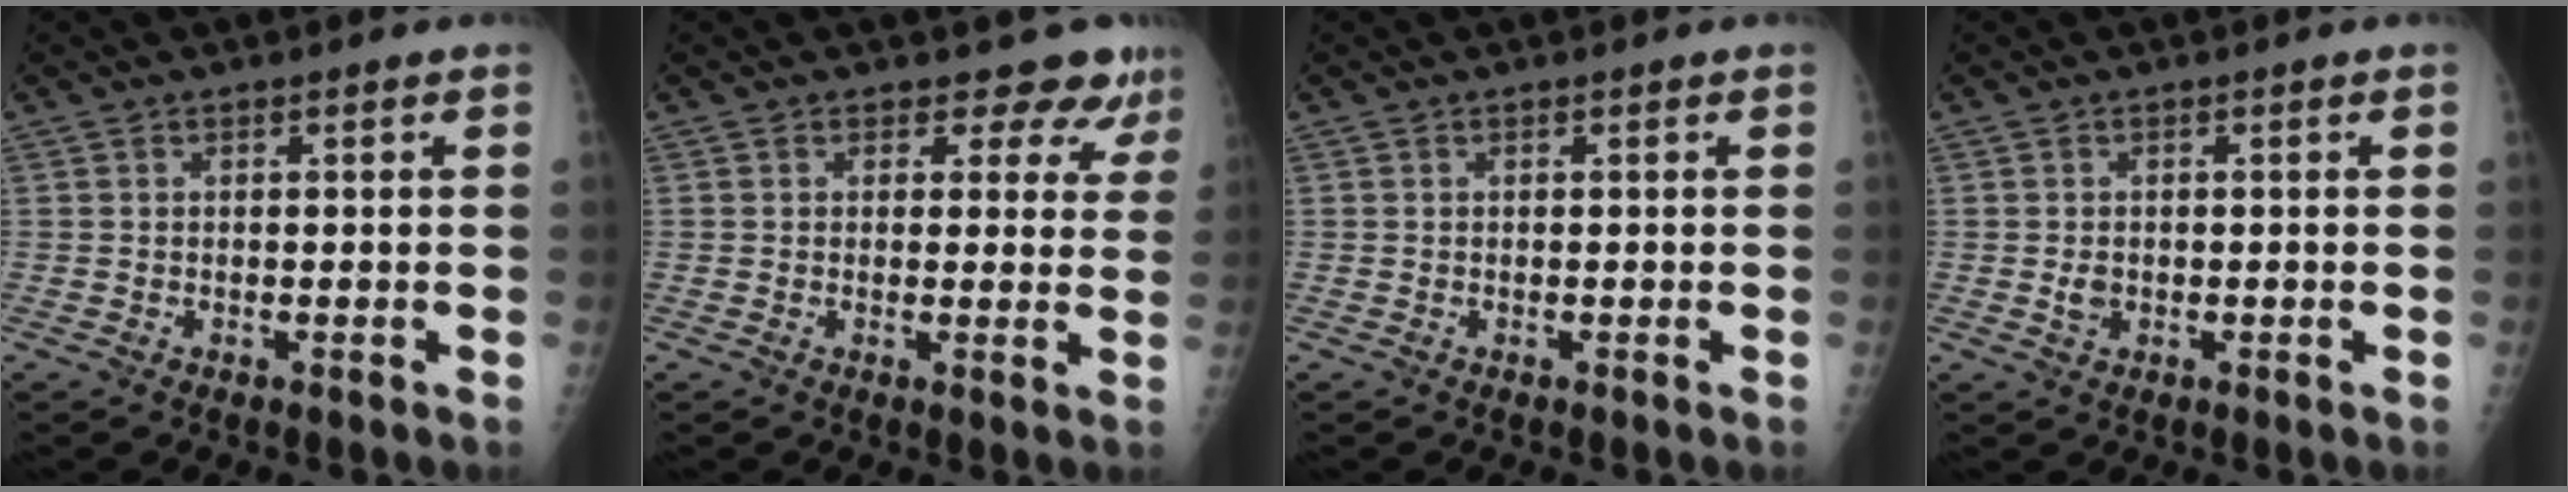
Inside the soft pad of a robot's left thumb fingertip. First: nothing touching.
{"total": 6.0, "force": [5.0, 3.2, 1.0], "torque": [0.027, -0.027, 0.044]}
{"total": 0.0}
{"total": 1.9, "force": [-0.3, 1.5, 1.2], "torque": [-0.016, 0.002, -0.002]}